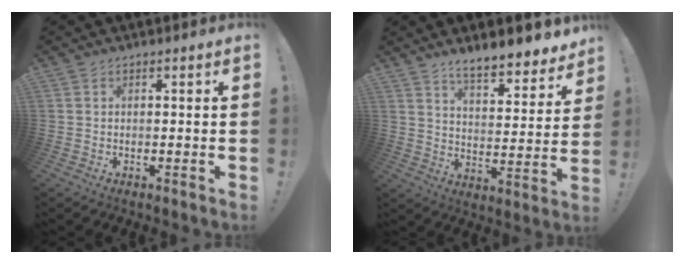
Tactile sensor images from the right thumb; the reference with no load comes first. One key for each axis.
{"total": 10.0, "fx": 8.6, "fy": 2.1, "fz": 4.6, "tx": -0.076, "ty": -0.072, "tz": 0.151}